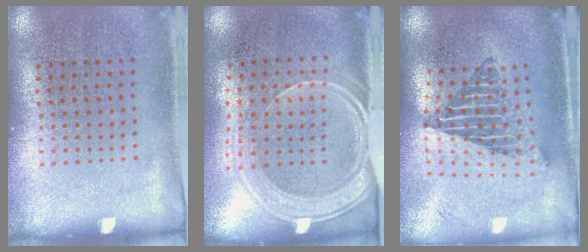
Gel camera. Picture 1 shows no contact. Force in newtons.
{"total": 1.9, "press": 1.6, "slide": 1.0}
{"total": 2.0, "press": 1.6, "slide": 1.3}